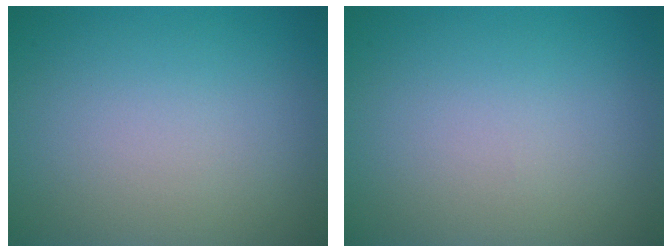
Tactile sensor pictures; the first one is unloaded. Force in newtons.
{"total": 0.0}